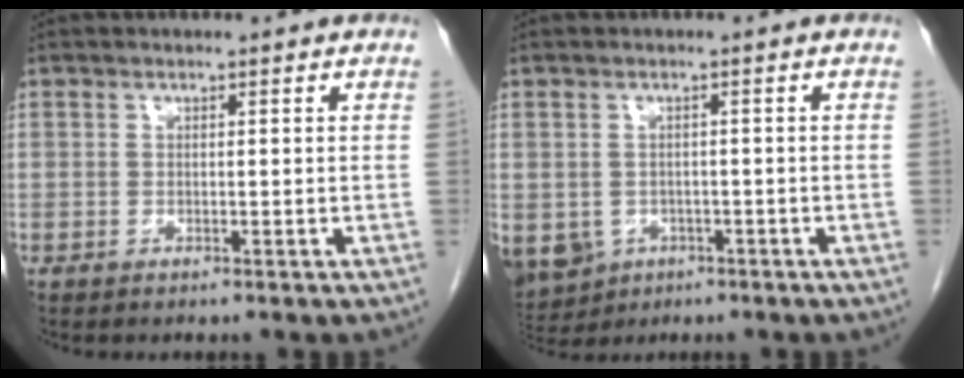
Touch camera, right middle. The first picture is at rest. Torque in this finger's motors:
{"motor_torque": [0.62, -0.23, 0.06, 0.03]}